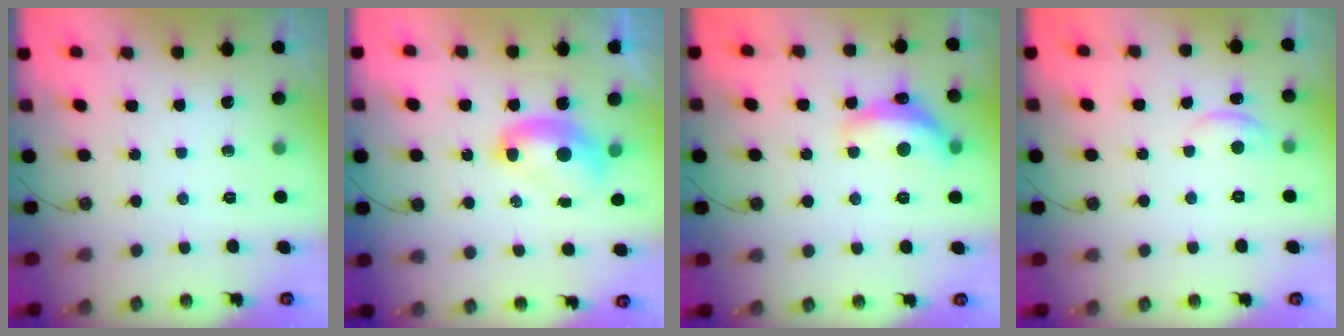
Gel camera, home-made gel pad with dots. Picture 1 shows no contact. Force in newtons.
{"total": 2.6, "press": 2.6, "slide": 0.2}
{"total": 7.3, "press": 7.3, "slide": 0.8}
{"total": 0.6, "press": 0.1, "slide": 0.6}